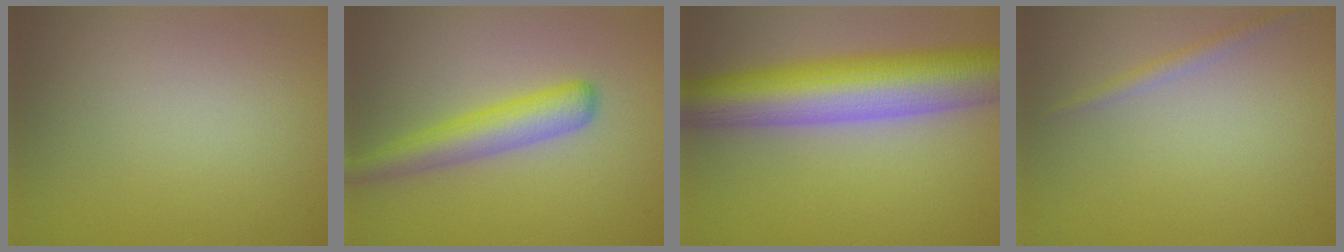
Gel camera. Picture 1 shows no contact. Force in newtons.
{"total": 3.9, "press": 3.9, "slide": 0.1}
{"total": 10.8, "press": 10.8, "slide": 0.4}
{"total": 1.2, "press": 1.1, "slide": 0.1}